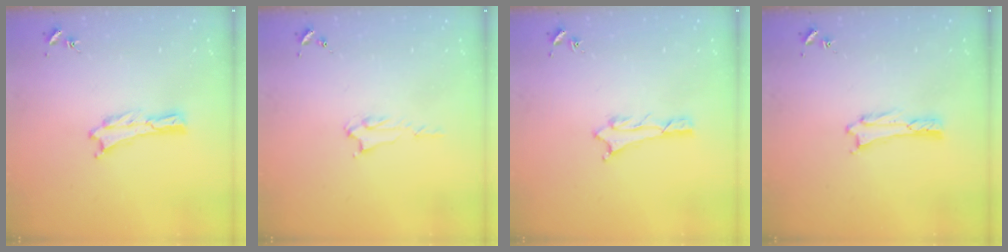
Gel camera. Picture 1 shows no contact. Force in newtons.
{"total": 2.2, "press": 2.2, "slide": 0.4}
{"total": 0.7, "press": 0.7, "slide": 0.2}
{"total": 0.5, "press": 0.5, "slide": 0.2}